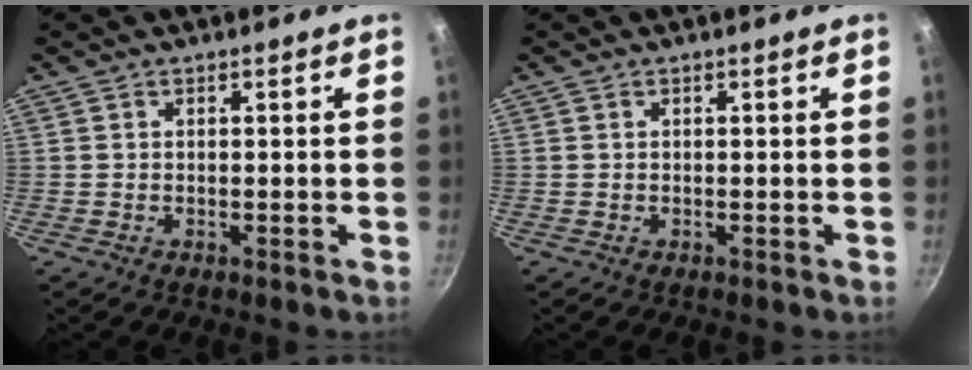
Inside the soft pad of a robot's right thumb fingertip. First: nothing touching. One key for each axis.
{"total": 0.0}